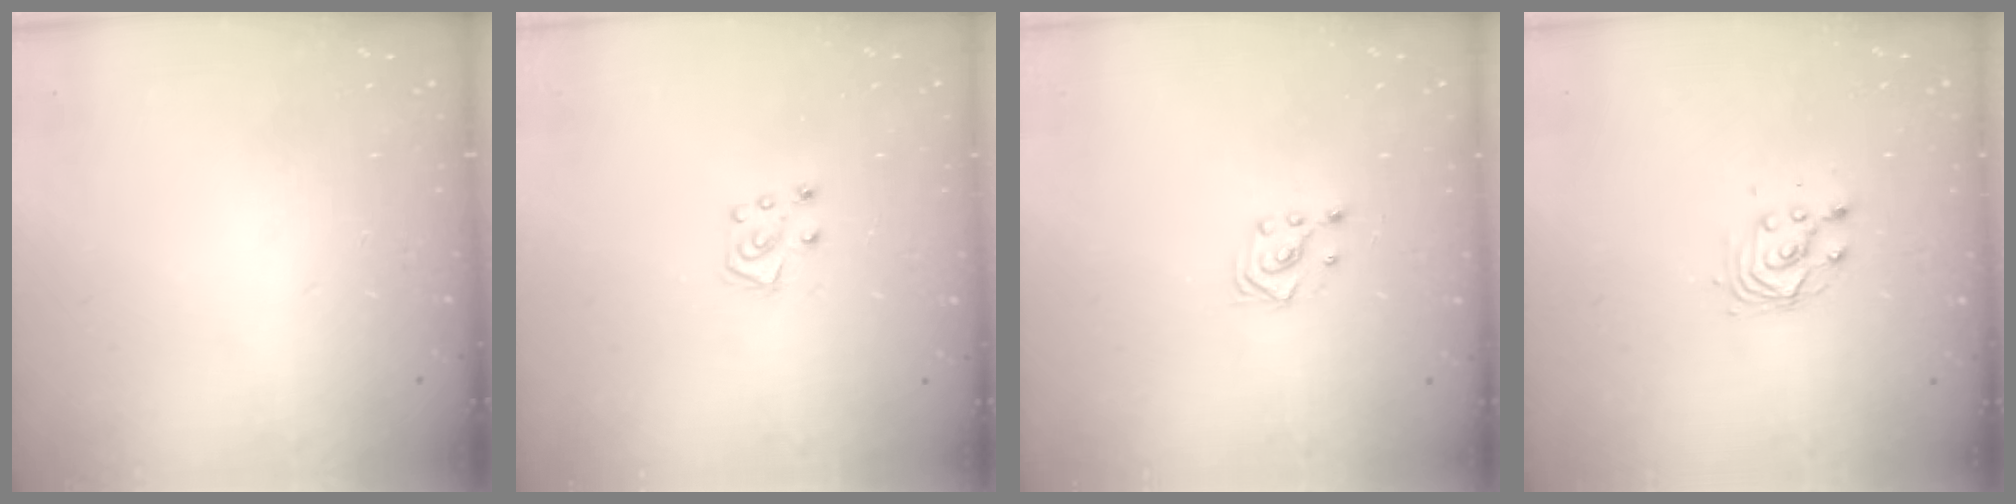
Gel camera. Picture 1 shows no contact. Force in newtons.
{"total": 5.0, "press": 4.9, "slide": 0.4}
{"total": 2.9, "press": 2.7, "slide": 1.0}
{"total": 4.4, "press": 4.4, "slide": 0.2}